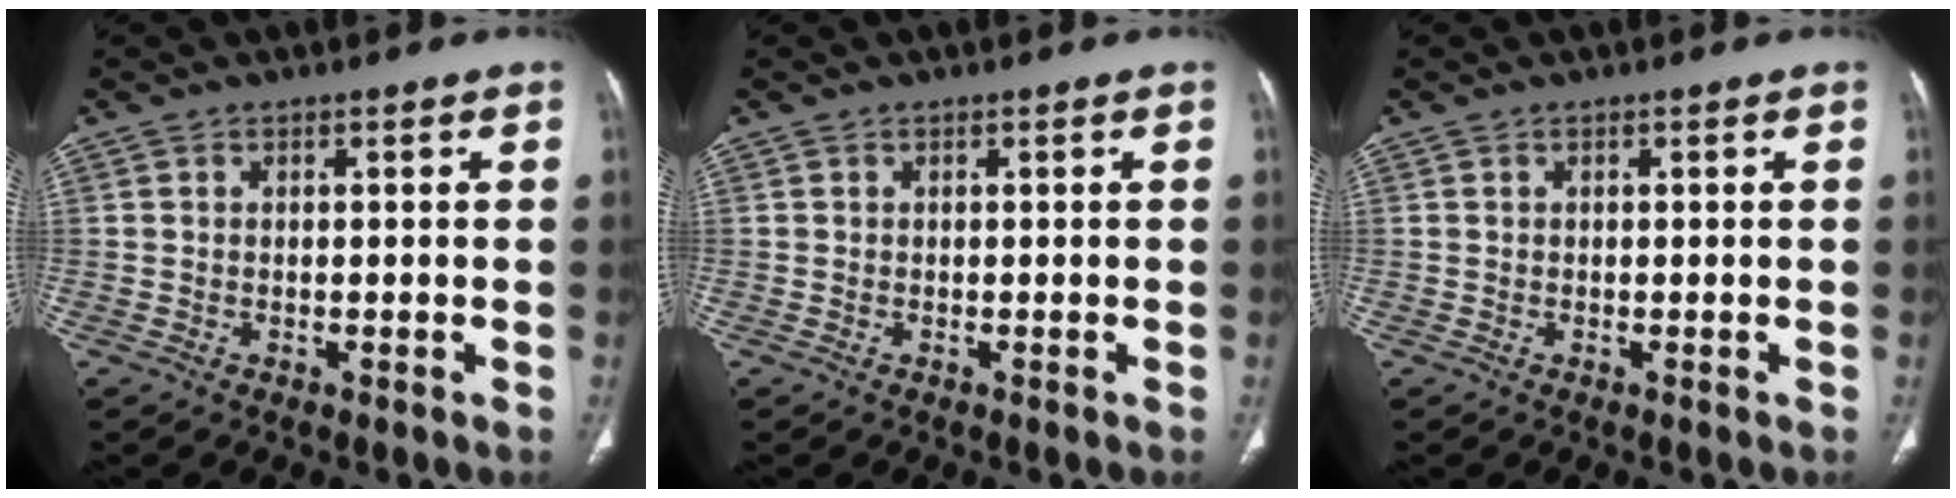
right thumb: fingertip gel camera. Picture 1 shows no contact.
{"total": 0.0}
{"total": 0.0}